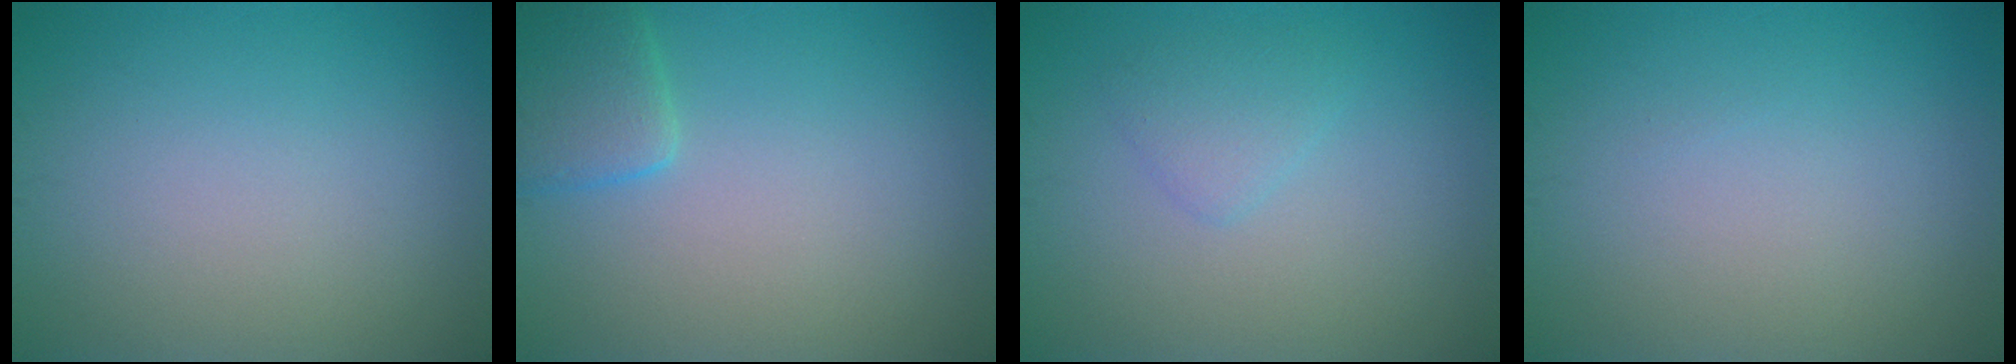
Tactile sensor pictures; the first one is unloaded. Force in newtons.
{"total": 2.8, "press": 2.8, "slide": 0.2}
{"total": 1.7, "press": 1.7, "slide": 0.1}
{"total": 0.0}